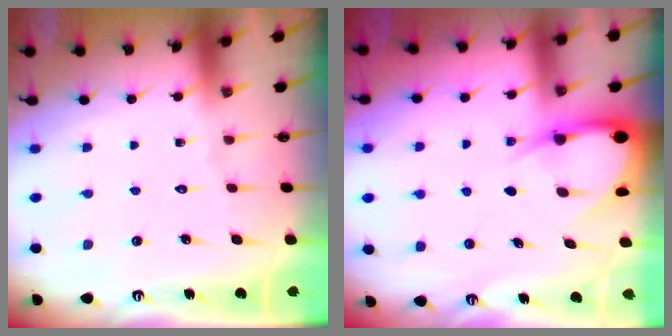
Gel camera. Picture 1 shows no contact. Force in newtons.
{"total": 6.5, "press": 6.5, "slide": 0.7}